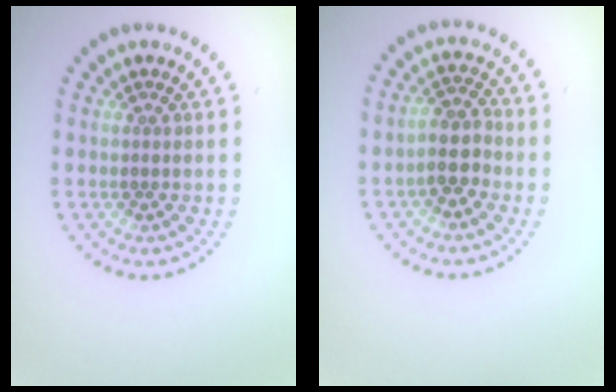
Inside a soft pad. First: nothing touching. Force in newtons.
{"total": 2.9, "press": 2.6, "slide": 1.2}